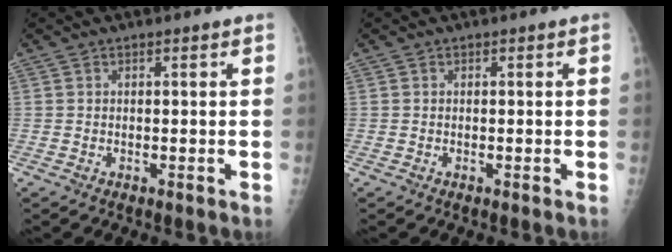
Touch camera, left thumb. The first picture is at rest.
{"total": 0.0}